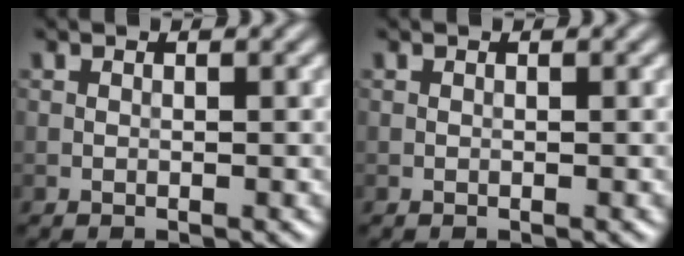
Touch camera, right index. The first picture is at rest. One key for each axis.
{"total": 0.0}